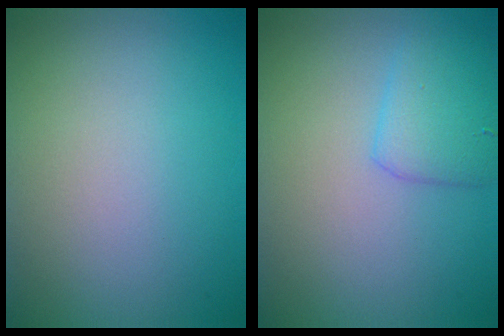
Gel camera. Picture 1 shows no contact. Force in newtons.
{"total": 2.8, "press": 2.8, "slide": 0.1}